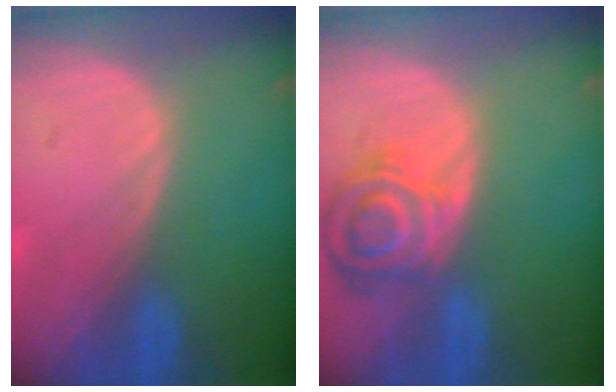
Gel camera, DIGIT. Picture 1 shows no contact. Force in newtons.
{"total": 8.0, "press": 7.1, "slide": 3.8}